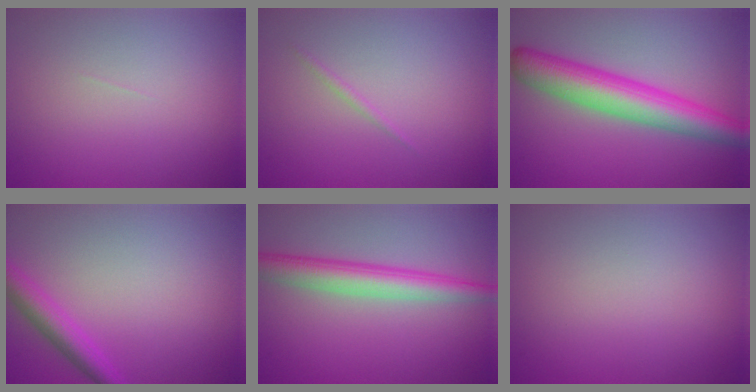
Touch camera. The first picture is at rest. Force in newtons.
{"total": 0.6, "press": 0.6, "slide": 0.1}
{"total": 7.3, "press": 7.3, "slide": 0.1}
{"total": 3.0, "press": 3.0, "slide": 0.2}
{"total": 4.8, "press": 4.8, "slide": 0.1}
{"total": 0.0}